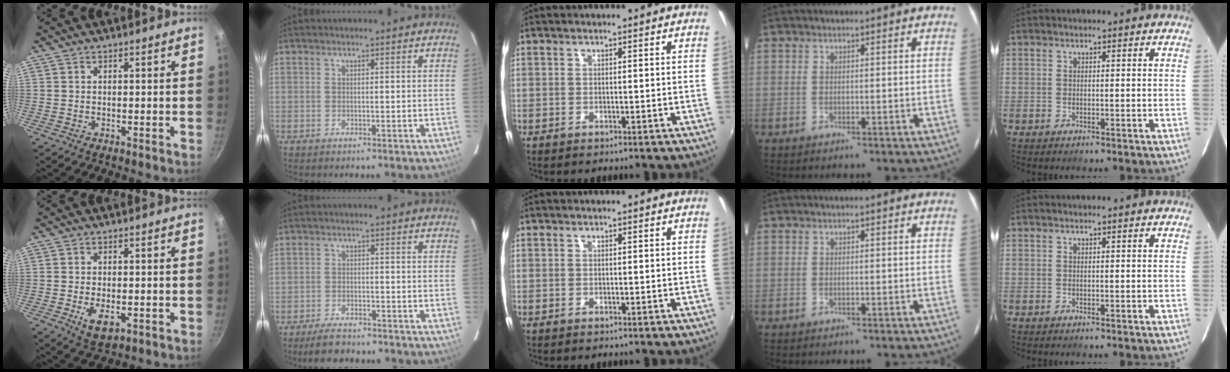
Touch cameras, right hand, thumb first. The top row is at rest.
{"thumb": {"total": 5.4, "force": [-1.5, 2.8, 4.3], "torque": [-0.071, -0.005, -0.018]}, "index": {"total": 5.5, "force": [-4.8, 1.7, 2.2], "torque": [-0.060, -0.002, -0.080]}}